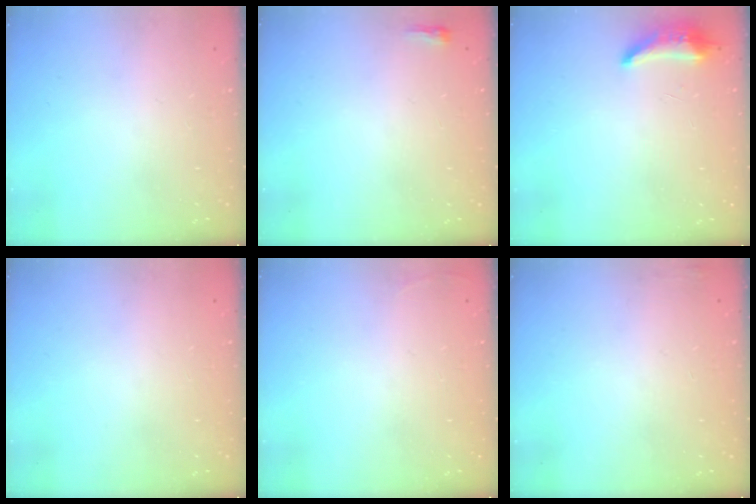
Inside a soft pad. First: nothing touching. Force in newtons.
{"total": 2.3, "press": 2.2, "slide": 0.7}
{"total": 8.3, "press": 8.1, "slide": 1.5}
{"total": 15.1, "press": 2.1, "slide": 14.9}
{"total": 2.7, "press": 2.6, "slide": 1.0}
{"total": 3.9, "press": 3.6, "slide": 1.5}